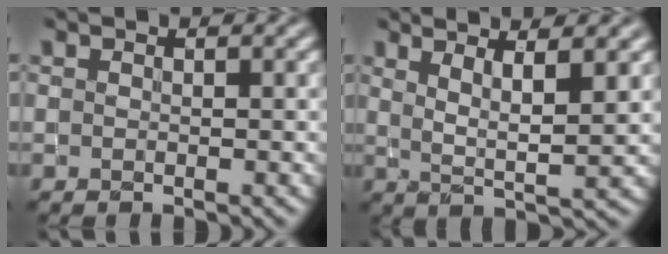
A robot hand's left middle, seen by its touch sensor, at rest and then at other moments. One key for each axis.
{"total": 4.5, "fx": 2.1, "fy": 0.8, "fz": 3.9, "tx": -0.068, "ty": -0.007, "tz": 0.039}